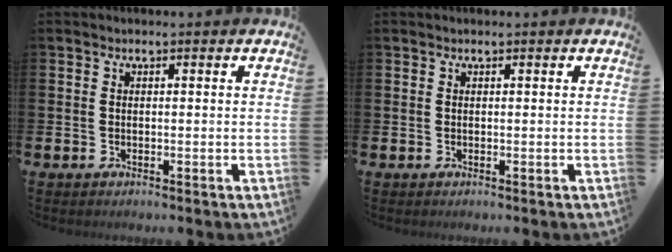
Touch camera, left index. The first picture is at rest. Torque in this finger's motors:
{"motor_torque": [-0.04, -0.18, -0.18, -0.01]}